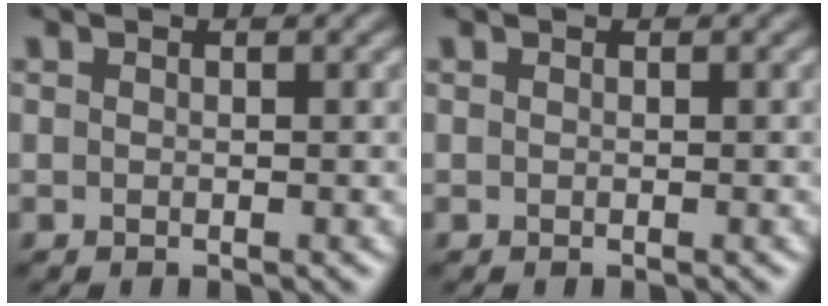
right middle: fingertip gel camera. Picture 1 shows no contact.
{"total": 0.0}